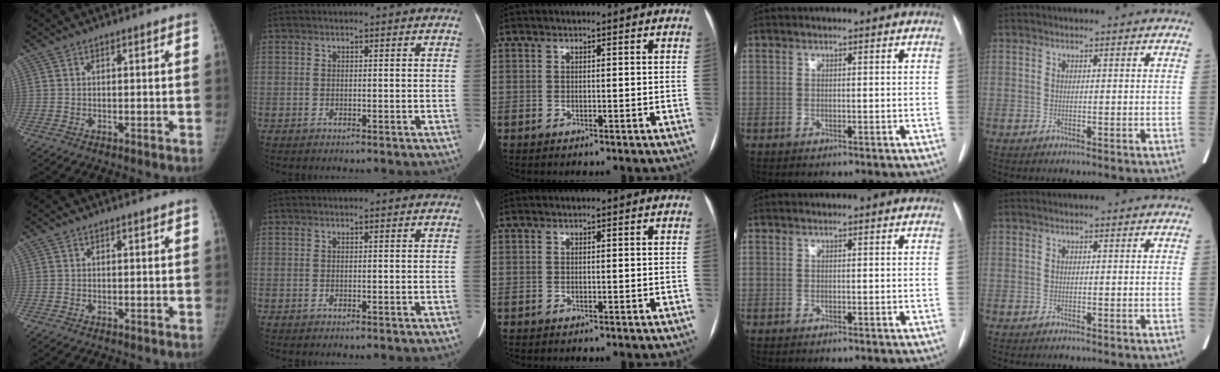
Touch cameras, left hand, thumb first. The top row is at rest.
{}